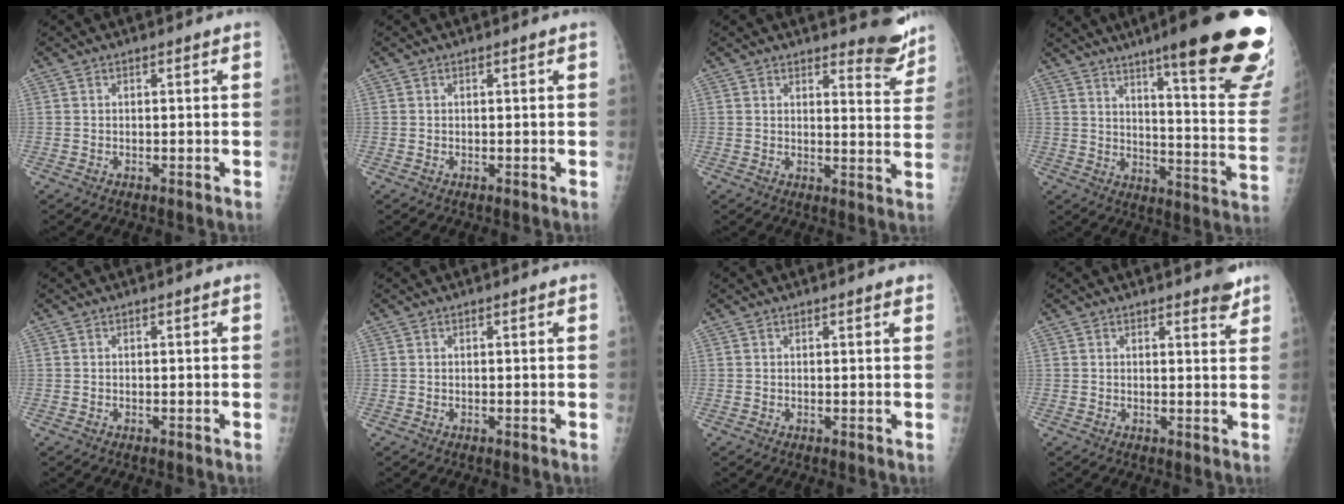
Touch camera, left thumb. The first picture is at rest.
{"total": 0.0}
{"total": 6.8, "force": [6.2, 1.9, 2.0], "torque": [0.002, -0.056, 0.068]}
{"total": 28.2, "force": [18.5, 3.9, 21.0], "torque": [-0.220, -0.092, 0.248]}
{"total": 0.0}
{"total": 0.0}
{"total": 1.2, "force": [0.9, 0.1, 0.8], "torque": [-0.008, -0.002, 0.010]}
{"total": 2.9, "force": [2.3, 0.8, 1.5], "torque": [-0.005, -0.016, 0.027]}